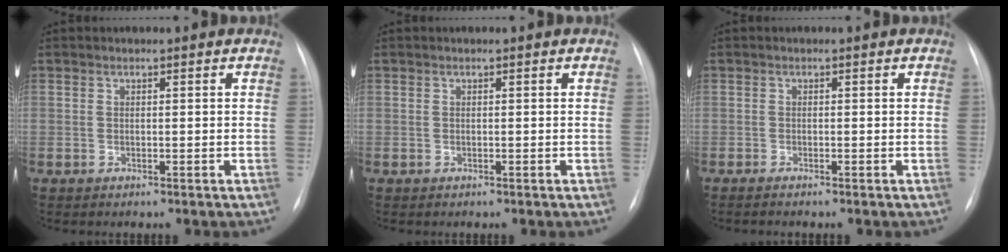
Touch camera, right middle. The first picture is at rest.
{"total": 0.0}
{"total": 1.0, "force": [-0.7, -0.1, 0.7], "torque": [-0.009, 0.000, -0.009]}